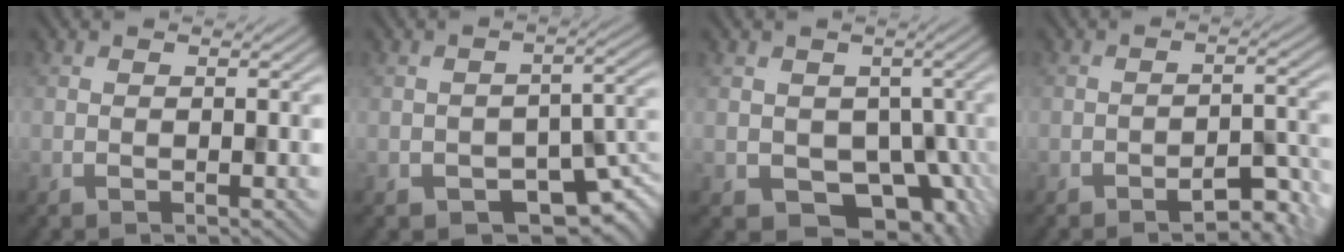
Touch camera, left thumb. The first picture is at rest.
{"total": 5.8, "force": [-3.9, 3.1, 2.9], "torque": [-0.035, -0.018, -0.047]}
{"total": 6.8, "force": [-1.8, 5.7, 3.3], "torque": [-0.044, -0.031, -0.009]}
{"total": 3.9, "force": [-3.4, 0.3, 1.9], "torque": [-0.029, 0.010, -0.046]}